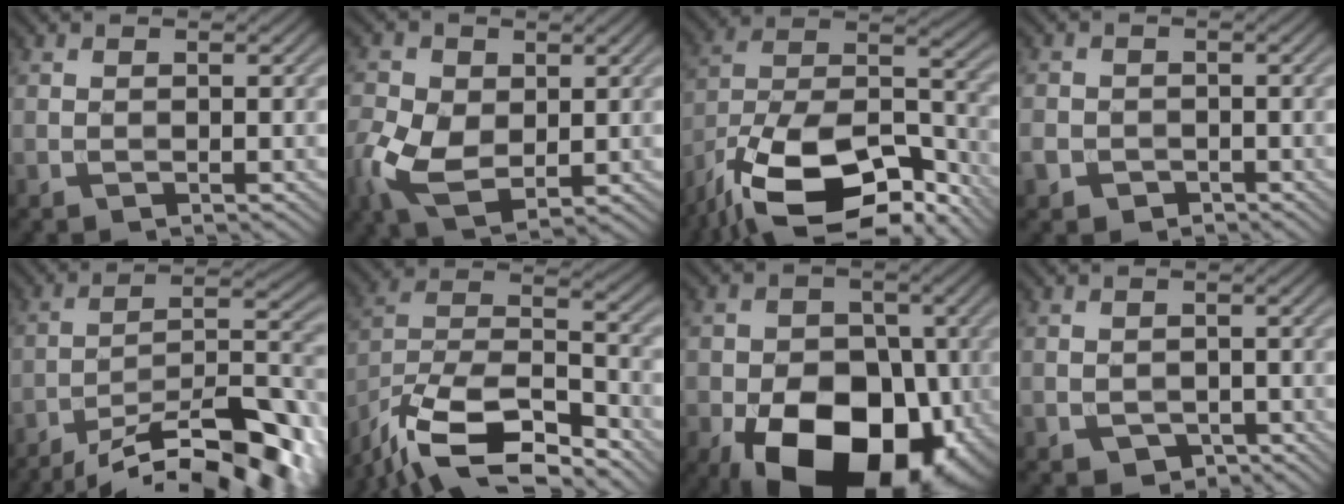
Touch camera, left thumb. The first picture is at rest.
{"total": 7.7, "force": [-0.9, 5.2, 5.6], "torque": [-0.147, -0.009, -0.022]}
{"total": 19.5, "force": [-14.1, 7.9, 10.9], "torque": [-0.225, -0.044, -0.215]}
{"total": 3.0, "force": [-1.3, 2.5, 0.9], "torque": [-0.025, -0.011, -0.026]}
{"total": 17.9, "force": [-14.1, 4.1, 10.1], "torque": [-0.160, -0.005, -0.211]}
{"total": 16.8, "force": [-13.2, 5.4, 8.7], "torque": [-0.195, -0.028, -0.220]}
{"total": 18.9, "force": [-8.0, 12.9, 11.3], "torque": [-0.151, -0.033, -0.139]}
{"total": 2.3, "force": [-1.1, 1.8, 1.0], "torque": [-0.018, -0.012, -0.016]}